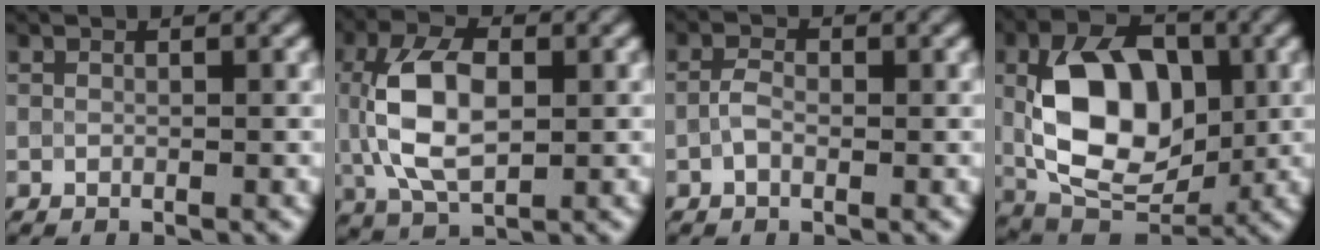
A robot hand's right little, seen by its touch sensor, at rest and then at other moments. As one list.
[{"total": 7.9, "force": [1.3, 4.4, 6.4], "torque": [-0.130, 0.004, 0.022]}, {"total": 1.1, "force": [-0.2, 0.7, 0.9], "torque": [-0.017, 0.004, -0.009]}, {"total": 10.4, "force": [1.6, 6.7, 7.7], "torque": [-0.144, -0.004, 0.036]}]